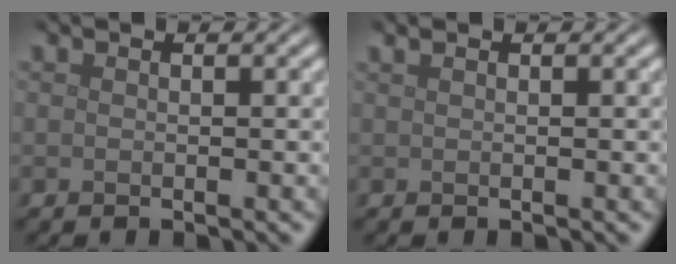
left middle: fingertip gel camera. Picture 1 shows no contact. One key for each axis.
{"total": 0.9, "fx": 0.6, "fy": 0.4, "fz": 0.6, "tx": -0.011, "ty": 0.004, "tz": 0.006}